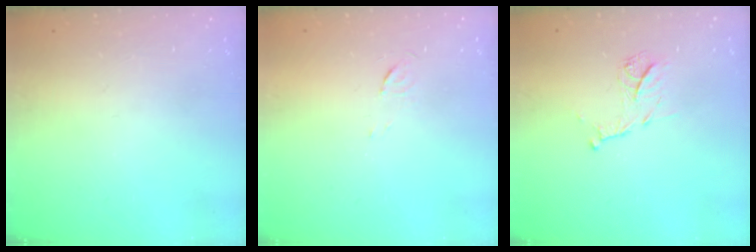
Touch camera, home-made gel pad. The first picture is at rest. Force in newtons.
{"total": 3.4, "press": 3.4, "slide": 0.3}
{"total": 10.1, "press": 10.1, "slide": 0.5}